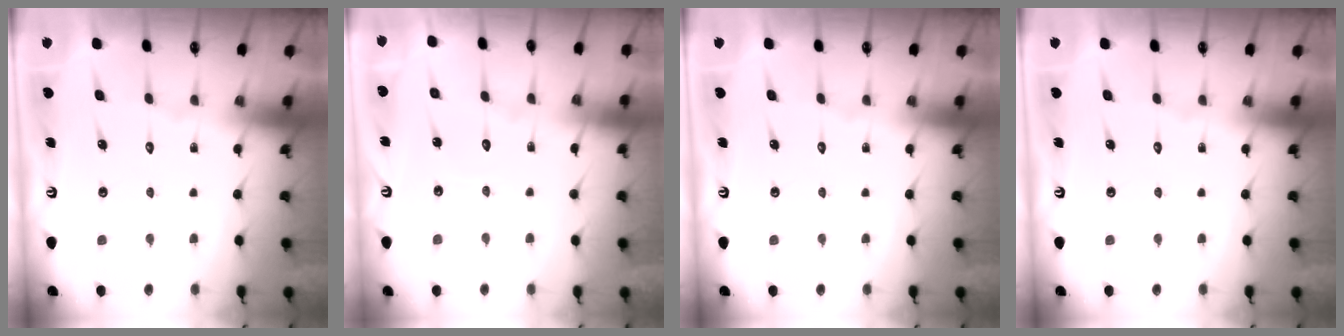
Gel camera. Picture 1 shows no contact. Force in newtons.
{"total": 3.7, "press": 3.7, "slide": 0.5}
{"total": 0.0}
{"total": 0.0}